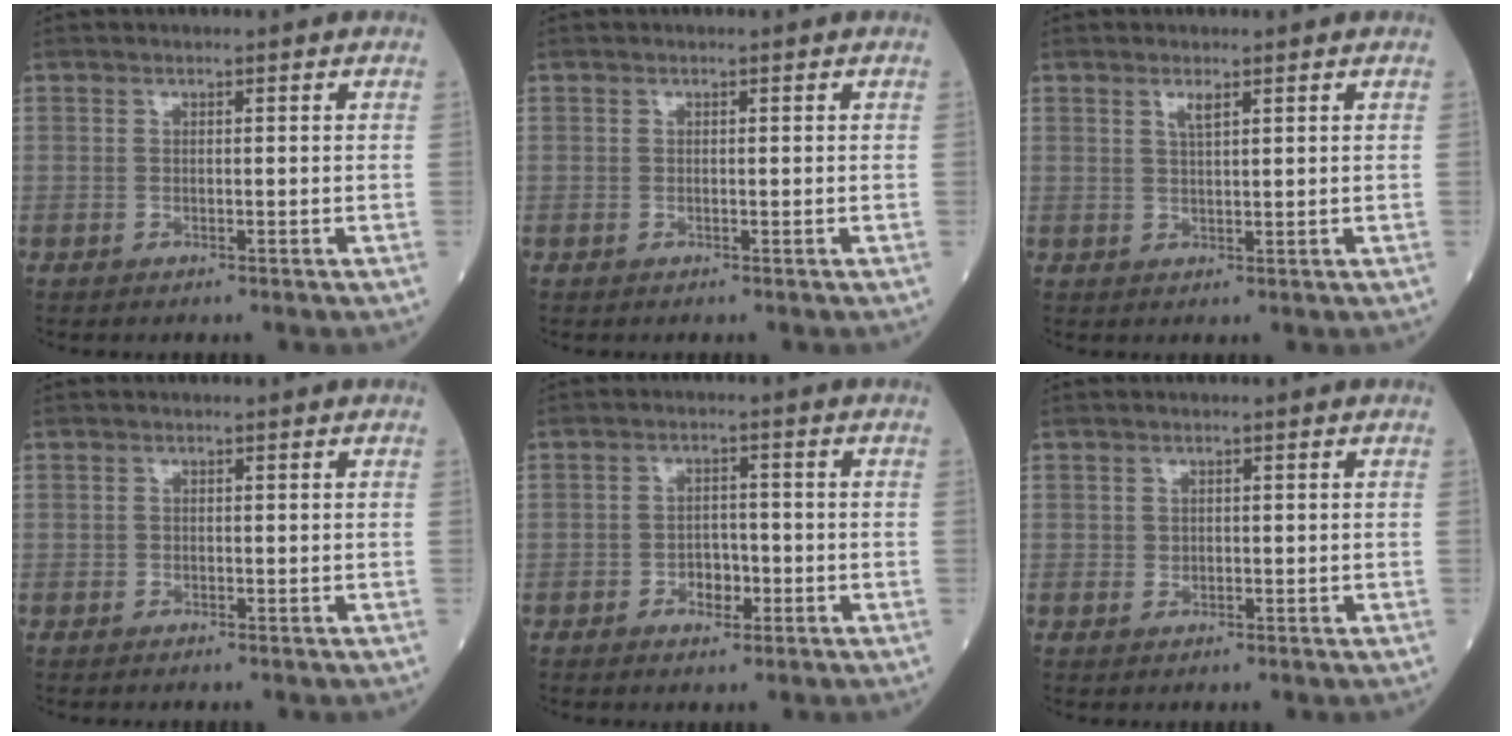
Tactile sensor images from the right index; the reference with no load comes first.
{"total": 0.0}
{"total": 1.6, "force": [1.0, 0.2, 1.2], "torque": [-0.029, 0.002, 0.023]}
{"total": 0.0}
{"total": 3.4, "force": [-1.5, 2.1, 2.2], "torque": [-0.031, 0.007, -0.021]}
{"total": 0.0}